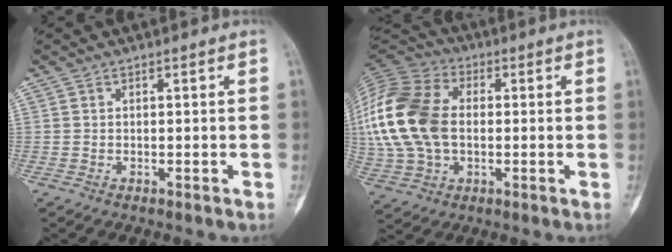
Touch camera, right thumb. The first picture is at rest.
{"total": 23.0, "force": [0.5, 15.6, 16.9], "torque": [-0.387, 0.011, 0.011]}